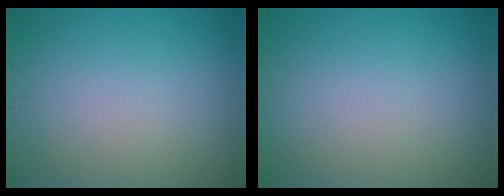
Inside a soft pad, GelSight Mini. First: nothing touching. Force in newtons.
{"total": 0.0}